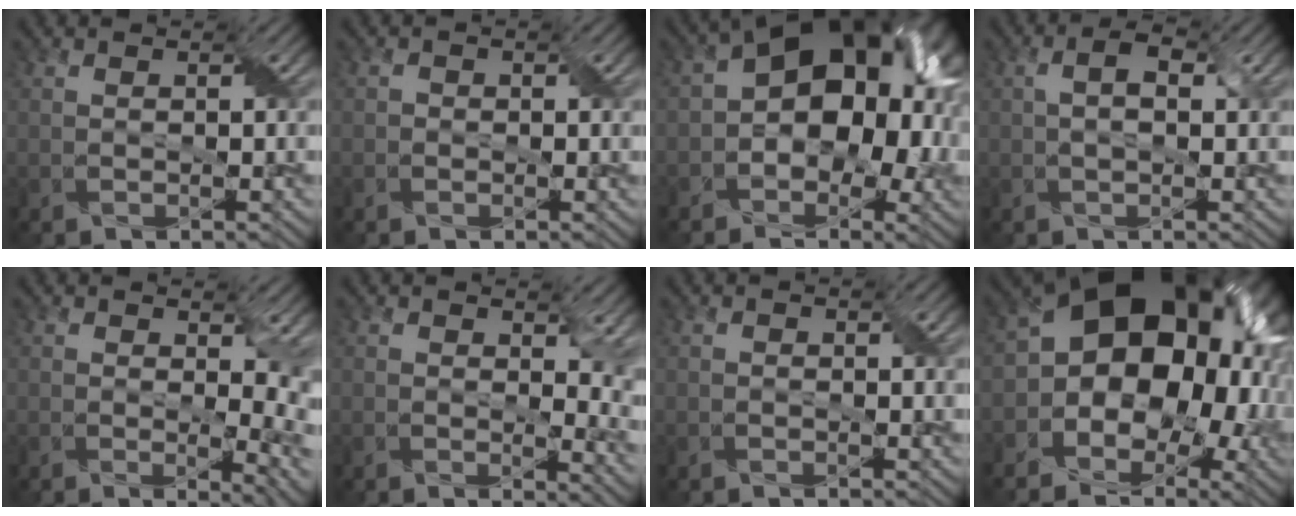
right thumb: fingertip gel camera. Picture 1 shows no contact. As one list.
[{"total": 0.6, "force": [-0.2, 0.6, 0.1], "torque": [-0.001, -0.002, -0.004]}, {"total": 15.6, "force": [0.8, 10.6, 11.4], "torque": [-0.136, 0.011, 0.001]}, {"total": 3.1, "force": [0.5, 1.7, 2.6], "torque": [-0.052, 0.004, 0.006]}, {"total": 8.0, "force": [0.4, 4.3, 6.8], "torque": [-0.084, -0.020, 0.024]}, {"total": 7.3, "force": [1.6, 4.4, 5.6], "torque": [-0.065, -0.023, 0.037]}, {"total": 0.0}, {"total": 18.6, "force": [0.5, 14.4, 11.7], "torque": [-0.122, 0.005, -0.012]}]